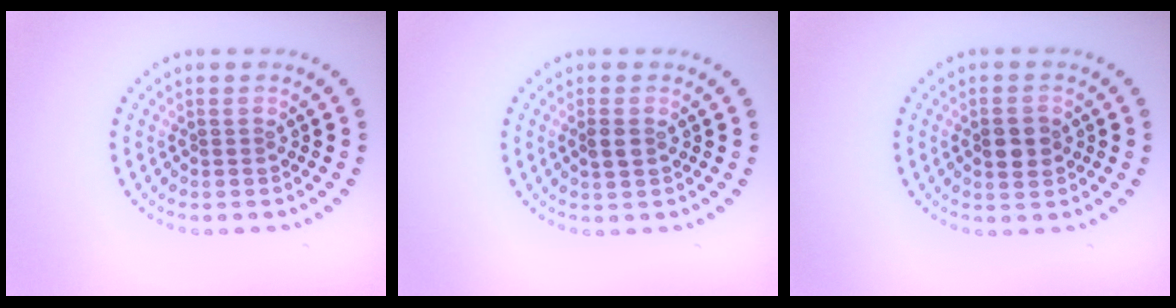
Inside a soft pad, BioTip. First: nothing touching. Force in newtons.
{"total": 1.4, "press": 1.4, "slide": 0.2}
{"total": 2.9, "press": 2.9, "slide": 0.0}